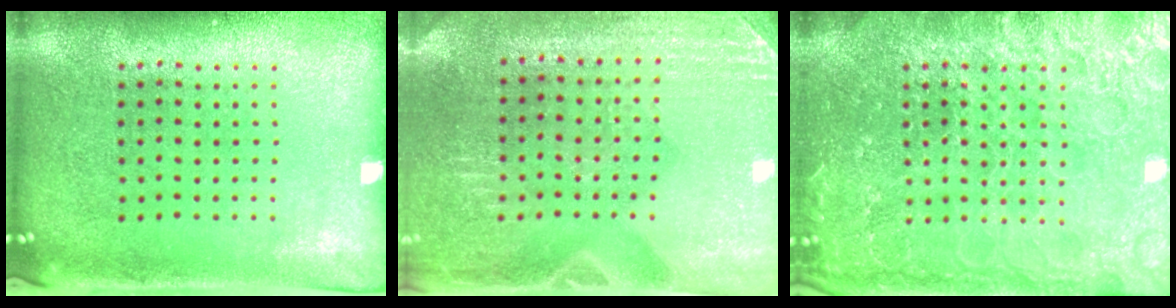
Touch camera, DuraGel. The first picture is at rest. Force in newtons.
{"total": 2.9, "press": 2.8, "slide": 0.9}
{"total": 7.0, "press": 7.0, "slide": 1.0}